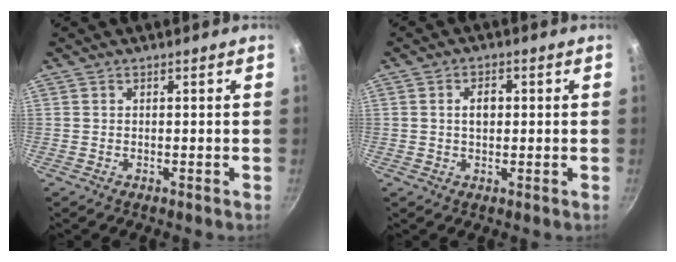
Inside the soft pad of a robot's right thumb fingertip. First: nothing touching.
{"total": 3.3, "force": [0.4, 2.2, 2.4], "torque": [-0.030, 0.006, 0.005]}